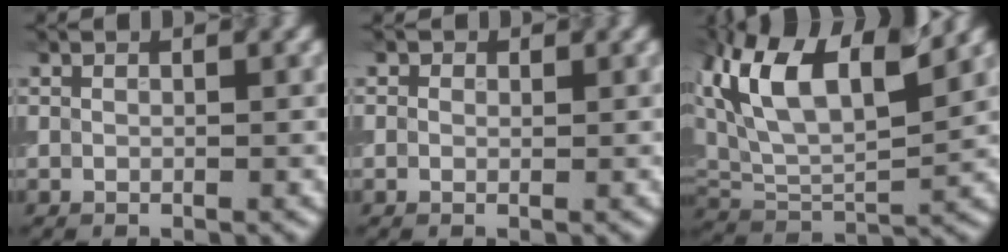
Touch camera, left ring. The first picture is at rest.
{"total": 0.8, "force": [0.4, 0.7, 0.3], "torque": [-0.001, -0.005, -0.004]}
{"total": 11.2, "force": [5.2, 5.2, 8.4], "torque": [-0.169, 0.020, 0.091]}